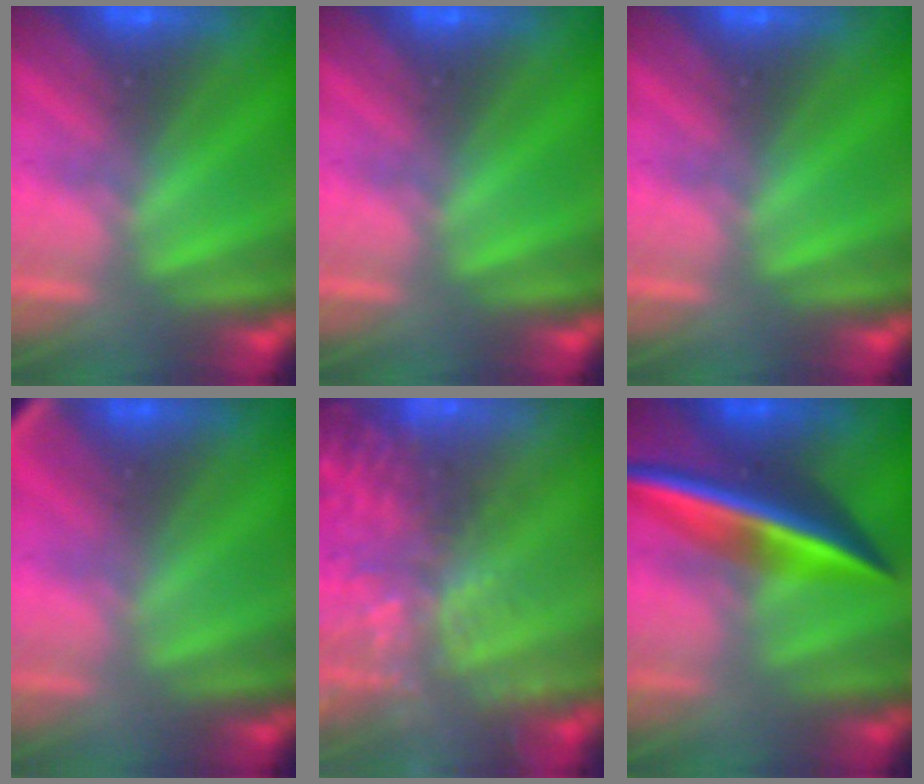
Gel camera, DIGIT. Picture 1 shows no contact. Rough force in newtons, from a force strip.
{"total": 0.0}
{"total": 0.0}
{"total": 2.8}
{"total": 8.9}
{"total": 2.5}